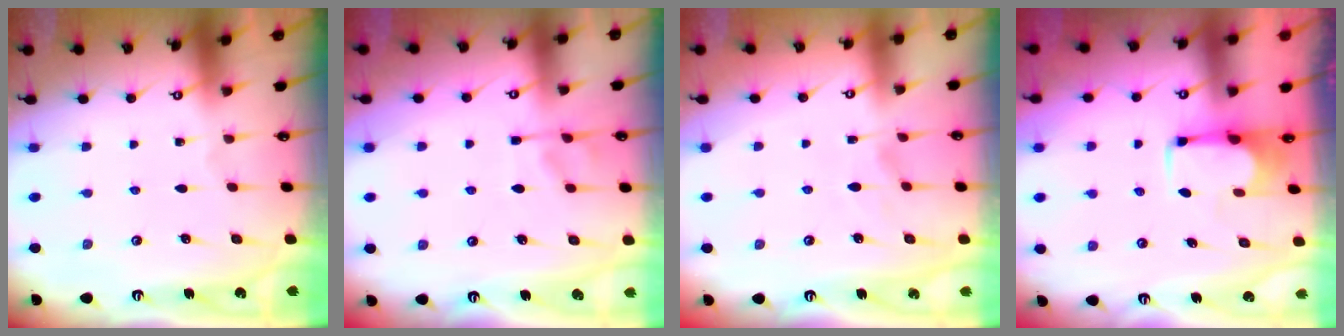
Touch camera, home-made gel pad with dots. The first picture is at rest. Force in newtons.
{"total": 2.0, "press": 1.5, "slide": 1.3}
{"total": 2.5, "press": 2.1, "slide": 1.3}
{"total": 1.8, "press": 1.6, "slide": 0.9}